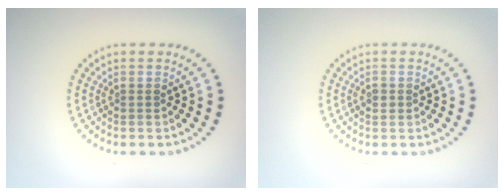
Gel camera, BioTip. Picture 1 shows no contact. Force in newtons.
{"total": 1.1, "press": 1.1, "slide": 0.1}